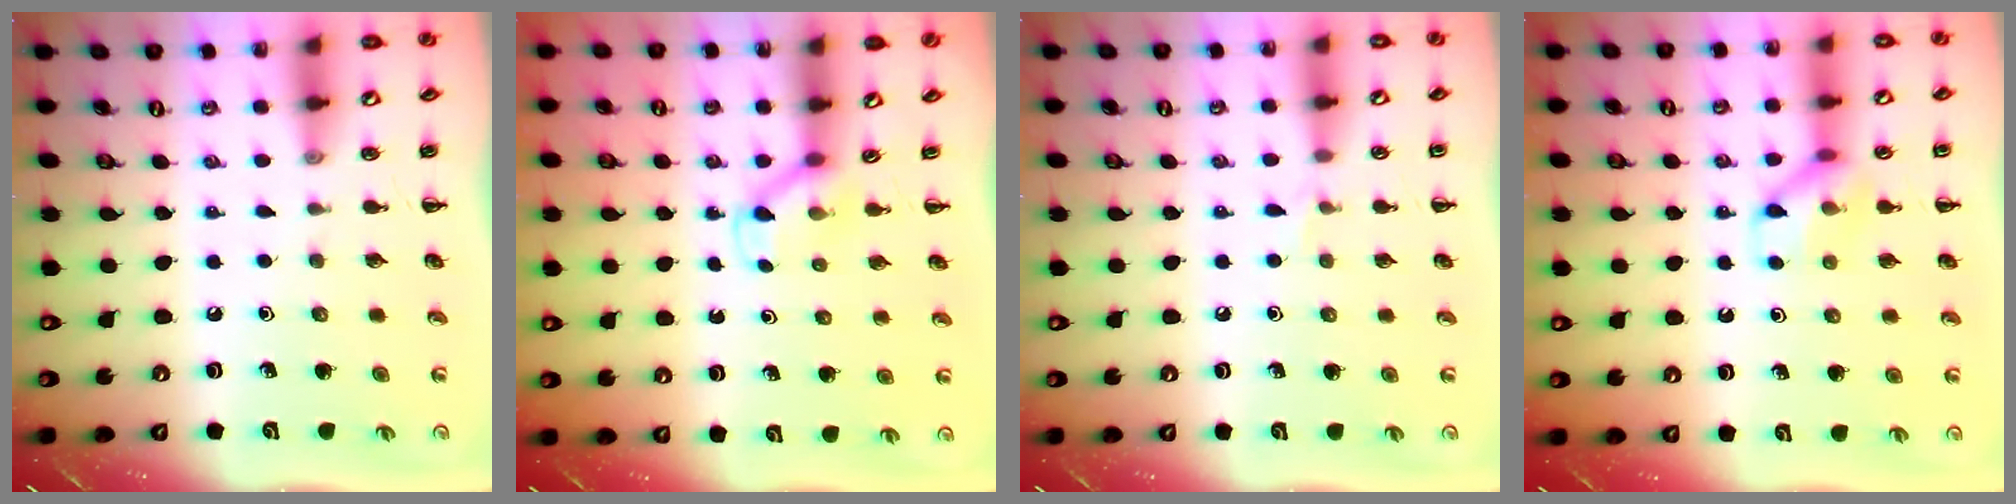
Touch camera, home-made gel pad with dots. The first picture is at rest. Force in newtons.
{"total": 4.0, "press": 3.8, "slide": 1.2}
{"total": 3.9, "press": 3.8, "slide": 1.1}
{"total": 9.6, "press": 9.6, "slide": 0.7}